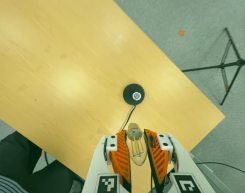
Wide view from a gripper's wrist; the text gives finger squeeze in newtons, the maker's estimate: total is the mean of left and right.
{"total": 24.3, "left": 27.4, "right": 21.1}